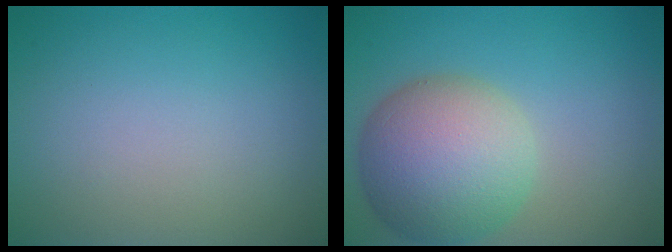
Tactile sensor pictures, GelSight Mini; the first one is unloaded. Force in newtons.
{"total": 9.0, "press": 9.0, "slide": 0.5}